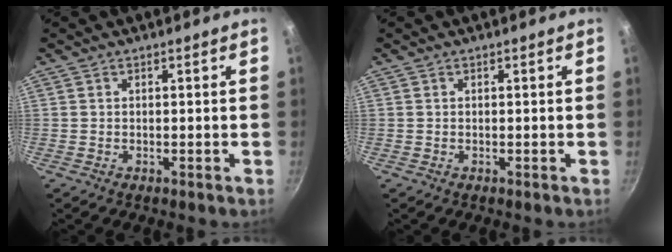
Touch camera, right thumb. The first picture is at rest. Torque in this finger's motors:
{"motor_torque": [-0.06, 0.09, -0.03, 0.03, 0.00]}